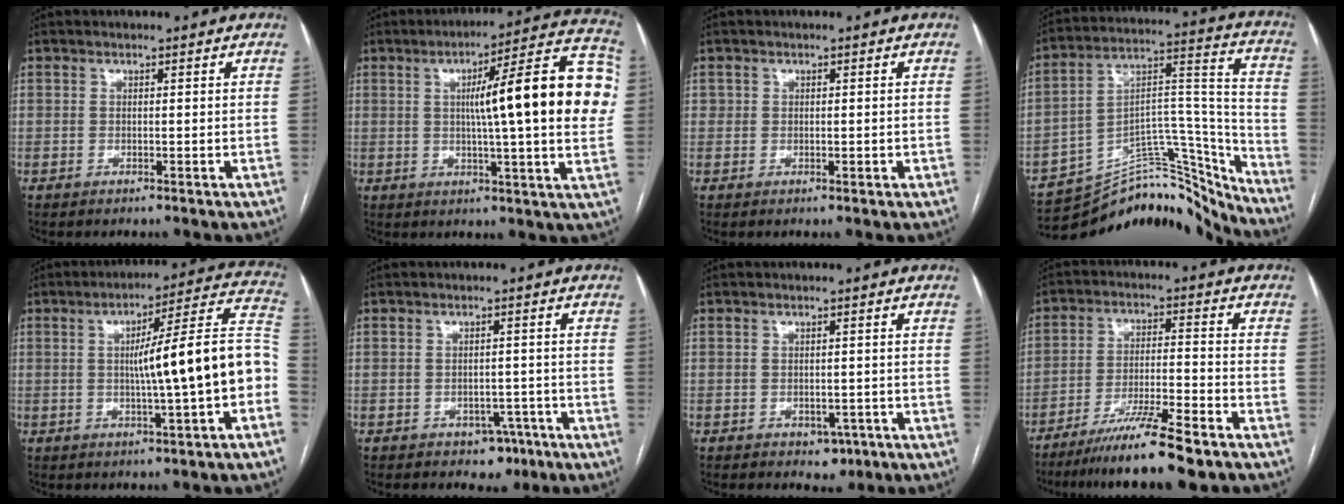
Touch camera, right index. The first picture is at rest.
{"total": 19.7, "force": [2.5, 1.6, 19.5], "torque": [-0.258, 0.030, 0.024]}
{"total": 1.1, "force": [0.0, 1.0, 0.5], "torque": [-0.009, 0.006, 0.004]}
{"total": 25.2, "force": [-23.4, 6.4, 7.0], "torque": [-0.074, 0.068, -0.340]}
{"total": 16.2, "force": [-1.7, 0.1, 16.1], "torque": [-0.221, 0.031, -0.029]}
{"total": 4.0, "force": [-2.3, 2.8, 1.6], "torque": [-0.011, 0.008, -0.023]}
{"total": 3.0, "force": [-1.4, 2.1, 1.5], "torque": [-0.009, 0.002, -0.010]}
{"total": 11.7, "force": [-8.8, 0.3, 7.8], "torque": [-0.130, -0.028, -0.149]}